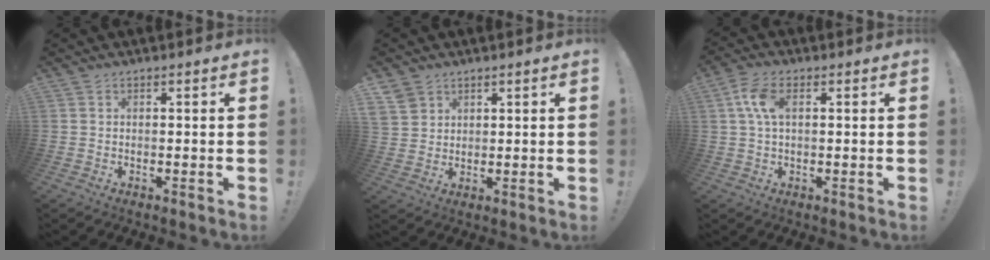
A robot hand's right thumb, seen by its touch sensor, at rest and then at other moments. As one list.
[{"total": 4.1, "force": [2.9, 2.7, 0.7], "torque": [-0.013, -0.015, 0.057]}, {"total": 6.8, "force": [1.5, 3.5, 5.6], "torque": [-0.118, 0.005, 0.025]}]